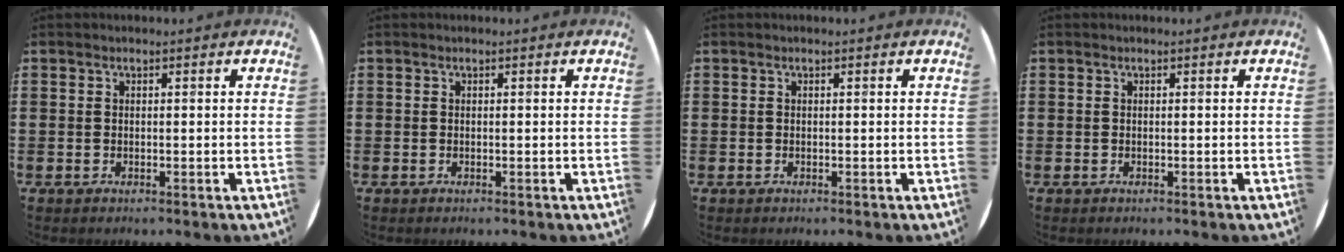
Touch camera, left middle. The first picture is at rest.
{"total": 0.0}
{"total": 0.0}
{"total": 0.0}